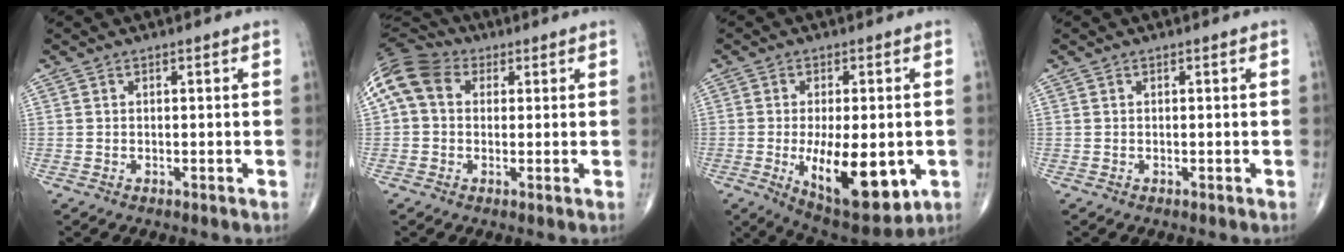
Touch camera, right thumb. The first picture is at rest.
{"total": 11.7, "force": [2.8, 9.0, 6.9], "torque": [-0.137, 0.034, 0.040]}
{"total": 16.2, "force": [-3.6, 6.9, 14.3], "torque": [-0.209, -0.022, -0.036]}
{"total": 0.0}